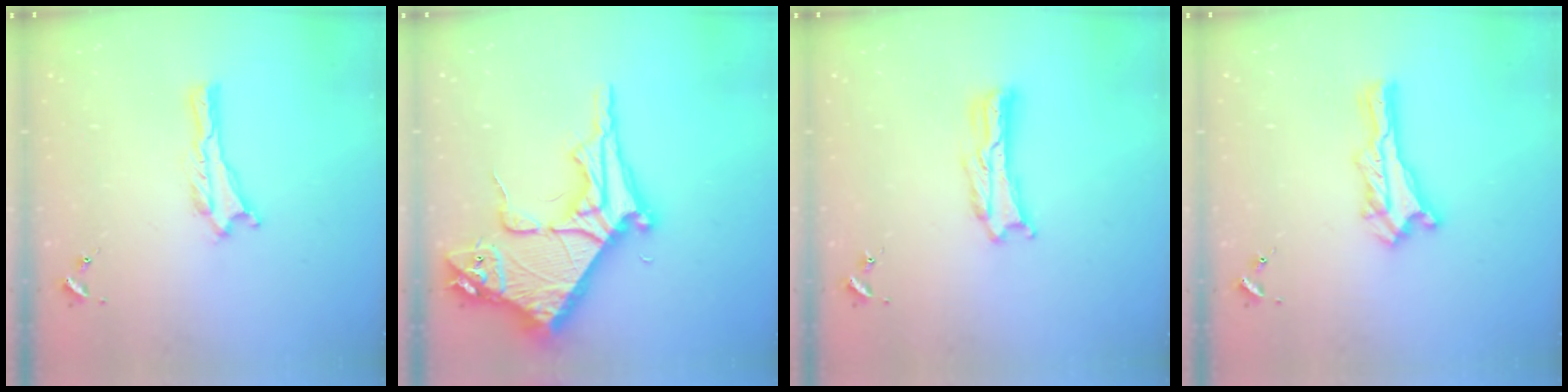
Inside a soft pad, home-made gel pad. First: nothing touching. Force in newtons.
{"total": 15.7, "press": 15.6, "slide": 1.6}
{"total": 1.6, "press": 1.6, "slide": 0.3}
{"total": 0.6, "press": 0.5, "slide": 0.2}